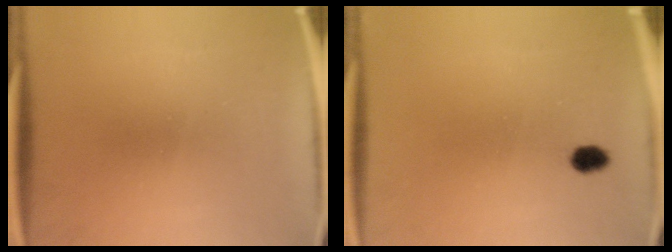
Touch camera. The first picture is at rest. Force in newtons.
{"total": 2.3}